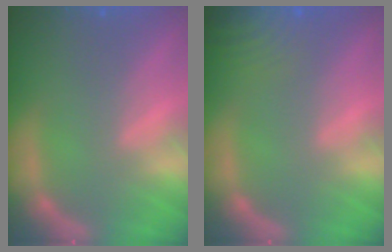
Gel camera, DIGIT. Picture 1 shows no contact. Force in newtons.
{"total": 9.0}